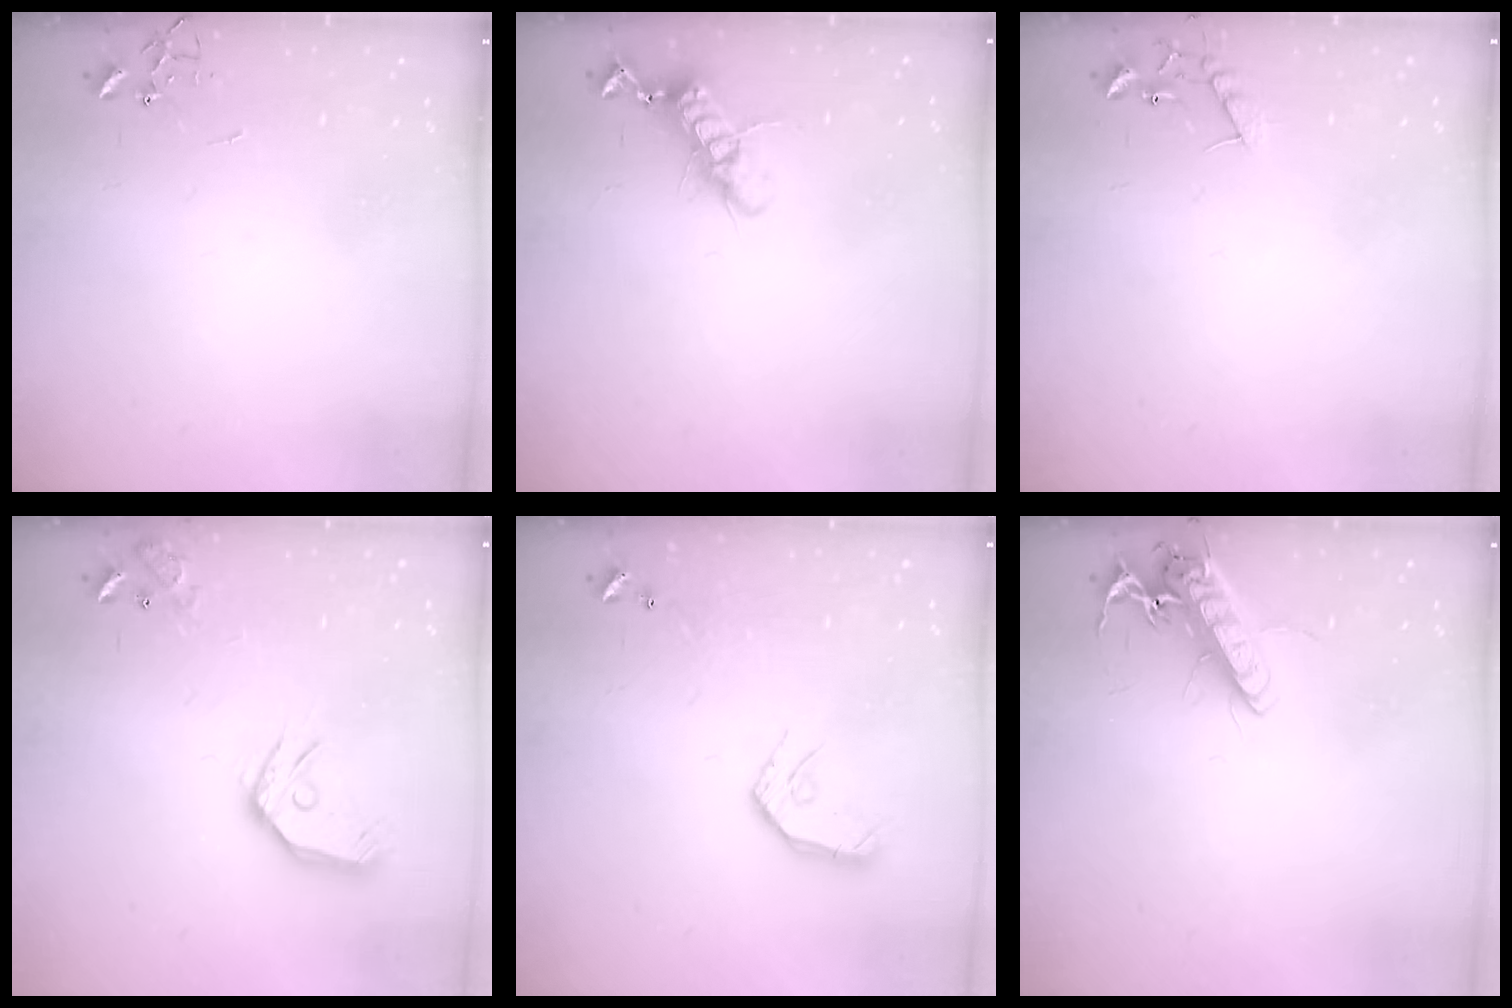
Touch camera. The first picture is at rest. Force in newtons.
{"total": 11.7, "press": 11.6, "slide": 1.2}
{"total": 8.8, "press": 8.8, "slide": 0.4}
{"total": 14.0, "press": 13.8, "slide": 1.9}
{"total": 10.7, "press": 10.6, "slide": 1.0}
{"total": 13.8, "press": 13.7, "slide": 1.9}